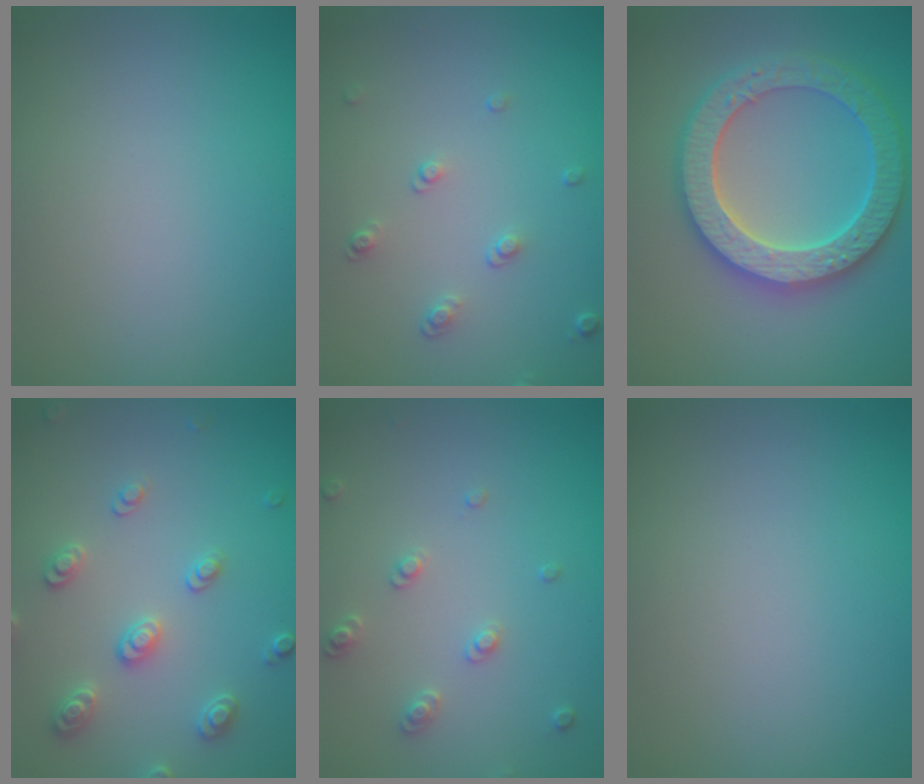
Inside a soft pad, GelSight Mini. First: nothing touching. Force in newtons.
{"total": 1.5, "press": 1.0, "slide": 1.1}
{"total": 6.4, "press": 6.2, "slide": 1.3}
{"total": 3.0, "press": 2.9, "slide": 0.6}
{"total": 1.9, "press": 1.8, "slide": 0.5}
{"total": 0.0}